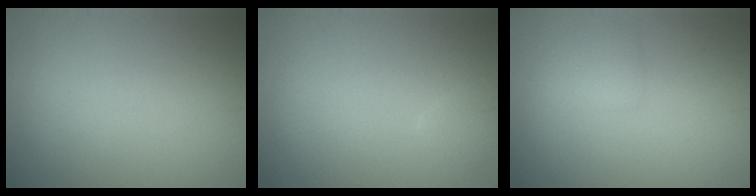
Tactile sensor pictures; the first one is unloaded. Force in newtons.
{"total": 0.9, "press": 0.9, "slide": 0.1}
{"total": 1.4, "press": 1.4, "slide": 0.1}